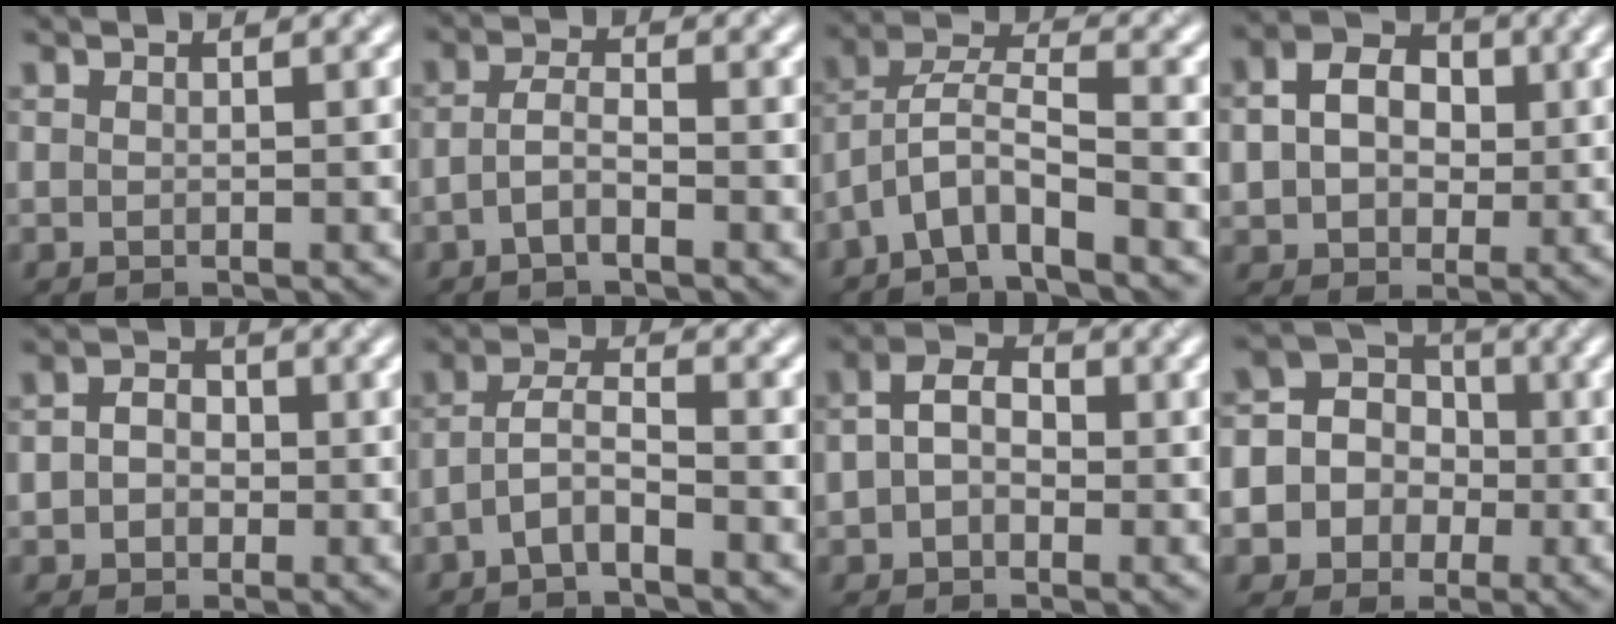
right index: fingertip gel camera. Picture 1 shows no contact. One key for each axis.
{"total": 2.1, "fx": -1.0, "fy": 0.6, "fz": 1.7, "tx": -0.037, "ty": 0.006, "tz": -0.026}
{"total": 4.4, "fx": -3.2, "fy": 1.1, "fz": 2.9, "tx": -0.054, "ty": 0.008, "tz": -0.068}
{"total": 7.0, "fx": 1.0, "fy": 5.5, "fz": 4.2, "tx": -0.085, "ty": 0.019, "tz": -0.003}
{"total": 3.0, "fx": 0.0, "fy": 2.5, "fz": 1.6, "tx": -0.015, "ty": 0.006, "tz": -0.017}
{"total": 2.8, "fx": -1.6, "fy": 0.8, "fz": 2.1, "tx": -0.046, "ty": 0.010, "tz": -0.041}
{"total": 4.0, "fx": 0.1, "fy": 3.0, "fz": 2.7, "tx": -0.045, "ty": 0.007, "tz": -0.011}
{"total": 10.3, "fx": -2.3, "fy": 9.6, "fz": 2.8, "tx": -0.088, "ty": 0.008, "tz": -0.063}